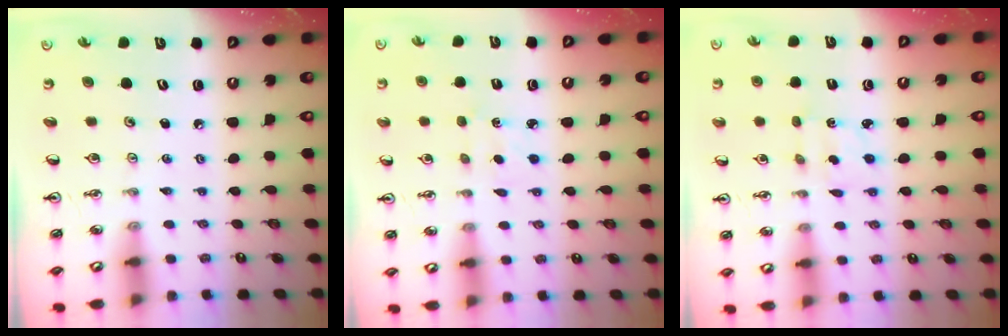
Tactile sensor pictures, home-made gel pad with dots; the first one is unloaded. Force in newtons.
{"total": 2.2, "press": 2.2, "slide": 0.3}
{"total": 2.2, "press": 2.1, "slide": 0.6}